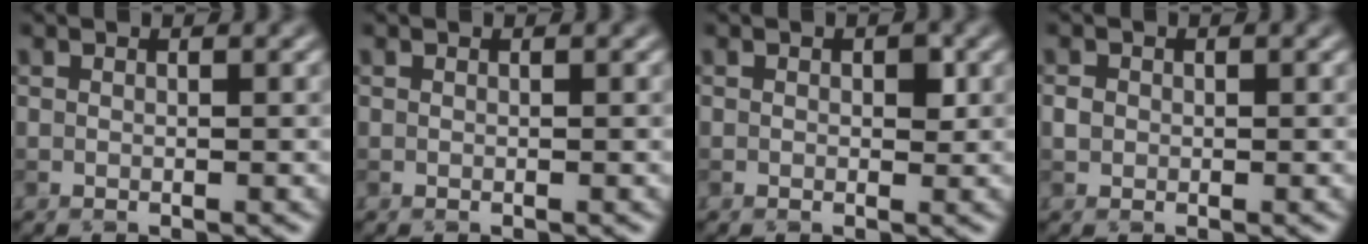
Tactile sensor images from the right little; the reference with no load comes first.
{"total": 0.0}
{"total": 1.0, "force": [0.2, 0.6, 0.8], "torque": [-0.009, -0.002, 0.002]}
{"total": 0.9, "force": [0.0, 0.9, 0.3], "torque": [-0.003, -0.001, -0.002]}